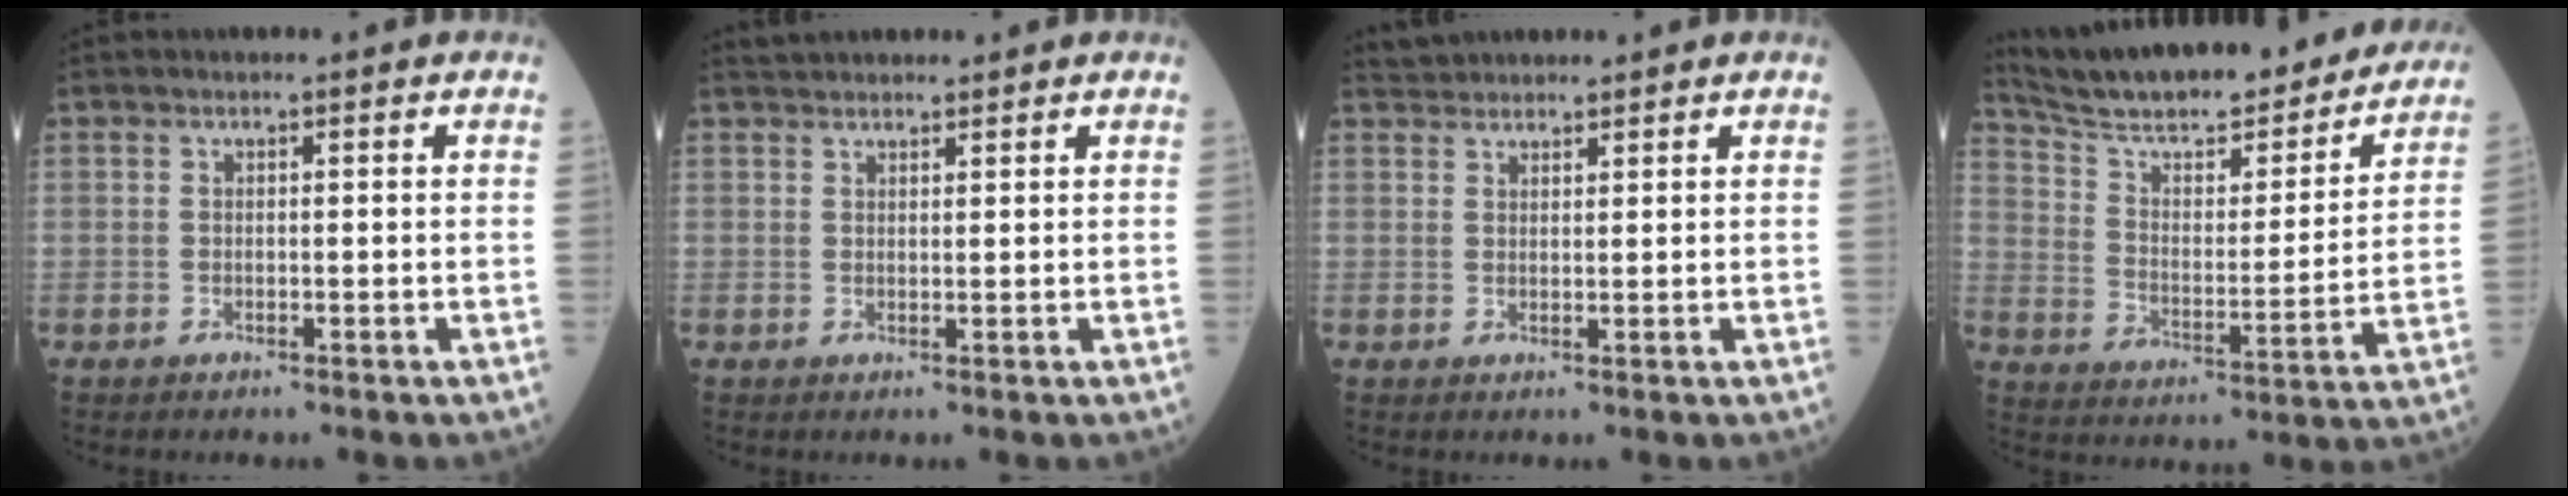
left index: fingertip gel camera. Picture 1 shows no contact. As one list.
[{"total": 4.9, "force": [4.6, 1.1, 1.4], "torque": [-0.010, 0.033, 0.072]}, {"total": 3.9, "force": [3.7, 0.9, 0.5], "torque": [-0.003, 0.034, 0.068]}, {"total": 26.4, "force": [23.4, 4.8, 11.2], "torque": [-0.175, -0.022, 0.329]}]